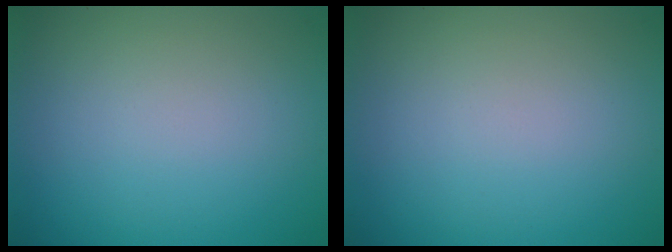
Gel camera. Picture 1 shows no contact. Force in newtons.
{"total": 0.0}